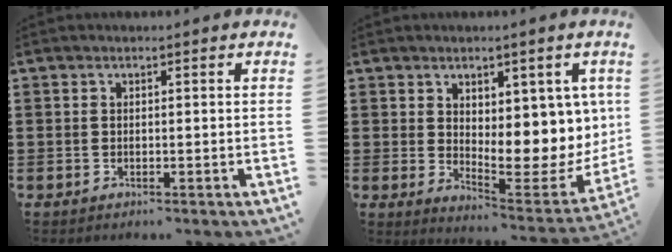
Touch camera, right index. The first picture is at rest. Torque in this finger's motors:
{"motor_torque": [2.14, 0.00, 1.05, 0.14]}